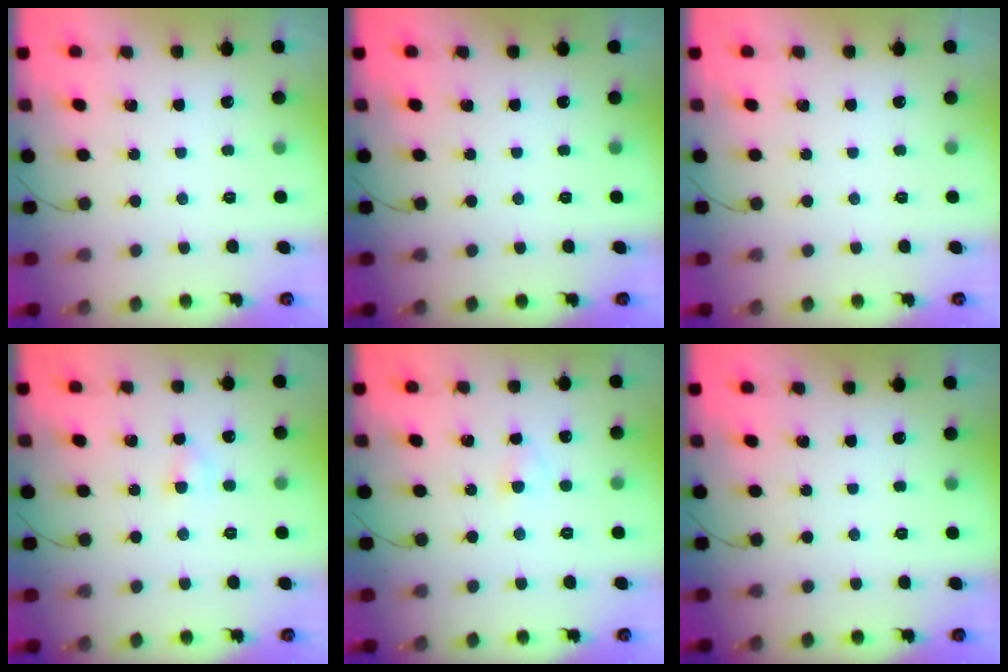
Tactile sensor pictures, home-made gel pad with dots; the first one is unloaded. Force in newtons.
{"total": 0.0}
{"total": 0.0}
{"total": 3.0, "press": 2.8, "slide": 1.0}
{"total": 2.1, "press": 1.9, "slide": 0.9}
{"total": 0.0}